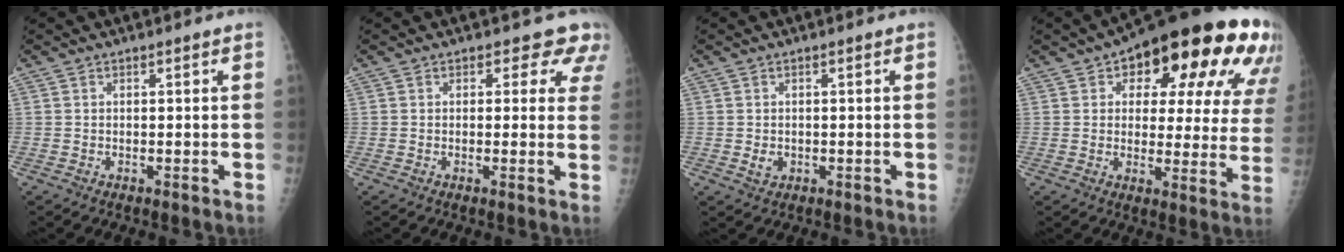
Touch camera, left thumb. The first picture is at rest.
{"total": 5.6, "force": [4.2, 3.3, 1.6], "torque": [0.025, -0.015, 0.024]}
{"total": 1.8, "force": [-0.3, 1.4, 1.0], "torque": [-0.011, 0.001, 0.000]}
{"total": 25.5, "force": [12.0, 11.4, 19.4], "torque": [-0.215, 0.006, 0.158]}